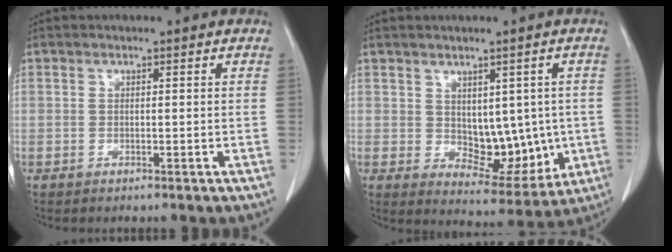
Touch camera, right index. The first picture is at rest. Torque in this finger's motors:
{"motor_torque": [0.11, 0.24, 0.13, 0.02]}